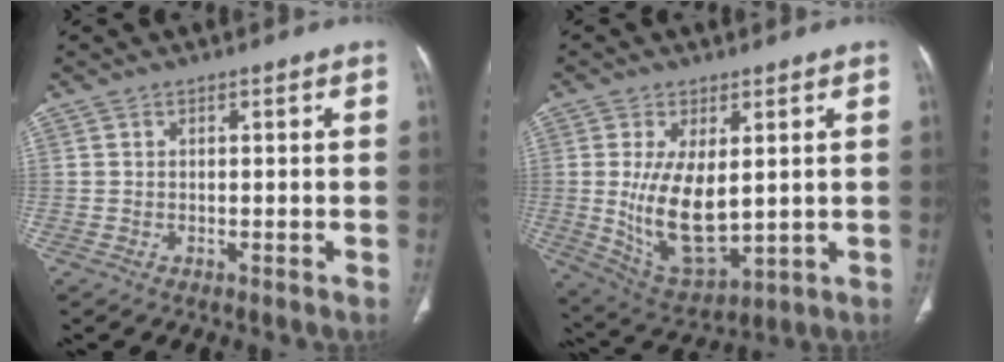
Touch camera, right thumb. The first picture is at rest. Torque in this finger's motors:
{"motor_torque": [-0.27, 0.65, 0.47, 0.43, 0.14]}